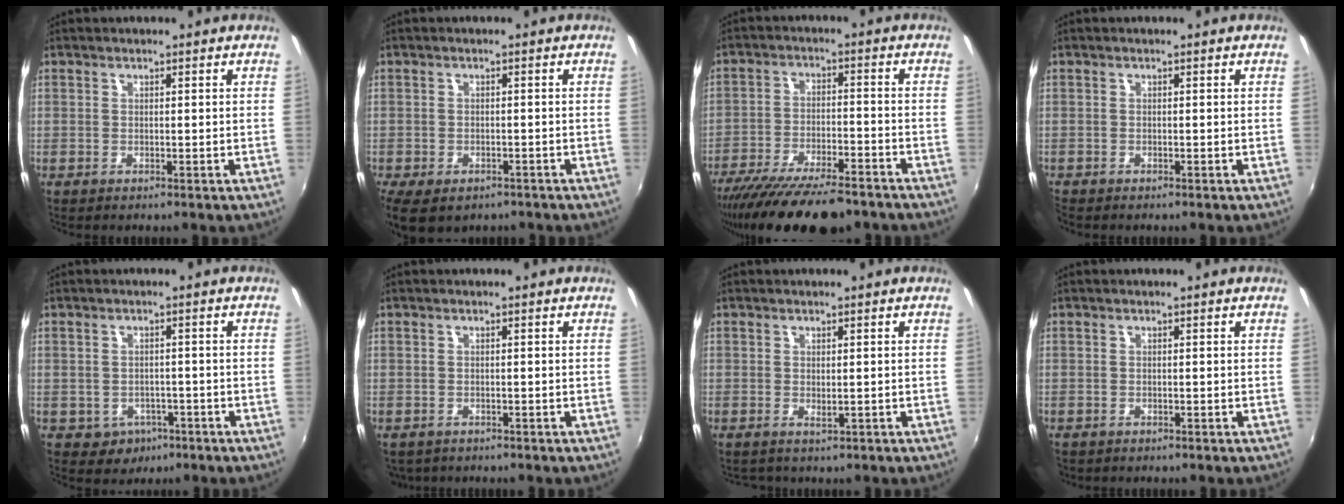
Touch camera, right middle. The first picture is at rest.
{"total": 8.5, "force": [-5.4, 4.5, 4.7], "torque": [-0.113, -0.035, -0.081]}
{"total": 18.8, "force": [-15.4, 4.3, 9.9], "torque": [-0.193, -0.043, -0.241]}
{"total": 0.6, "force": [-0.6, 0.1, 0.2], "torque": [-0.003, -0.003, -0.013]}
{"total": 4.5, "force": [-2.0, 3.9, 1.2], "torque": [-0.036, 0.002, -0.019]}
{"total": 3.3, "force": [-2.3, 2.1, 1.3], "torque": [-0.031, -0.014, -0.029]}
{"total": 2.4, "force": [0.5, 1.2, 2.0], "torque": [-0.030, -0.008, 0.012]}
{"total": 0.9, "force": [-0.6, 0.6, 0.2], "torque": [-0.008, -0.002, -0.010]}